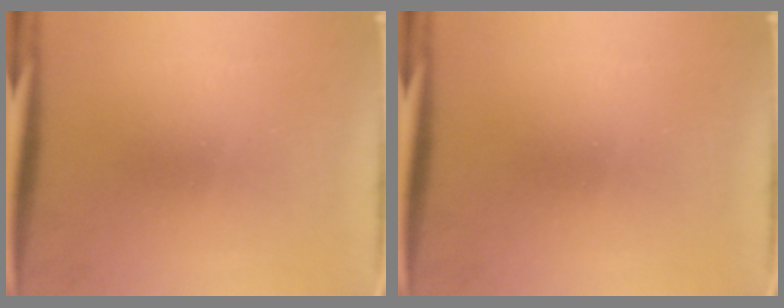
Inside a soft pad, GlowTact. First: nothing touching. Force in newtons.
{"total": 0.0}